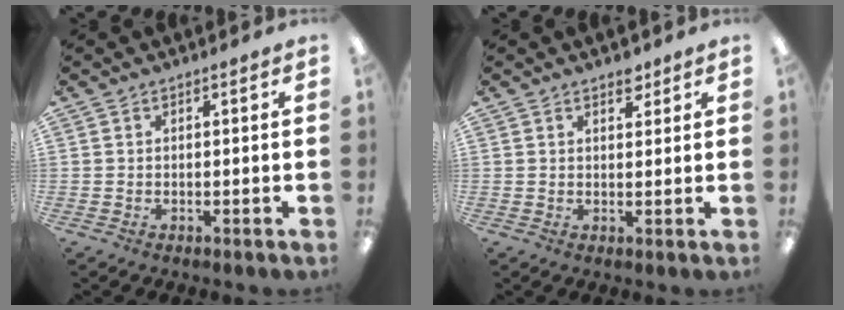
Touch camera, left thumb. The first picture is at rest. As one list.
[{"total": 3.0, "force": [2.5, 1.5, 1.0], "torque": [0.002, -0.013, 0.041]}]